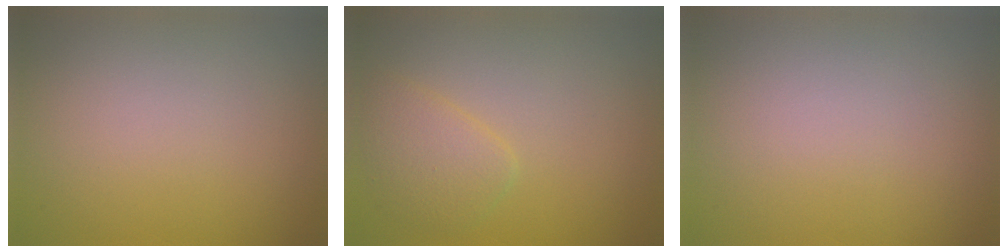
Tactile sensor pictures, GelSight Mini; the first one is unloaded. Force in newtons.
{"total": 2.2, "press": 2.2, "slide": 0.1}
{"total": 0.0}